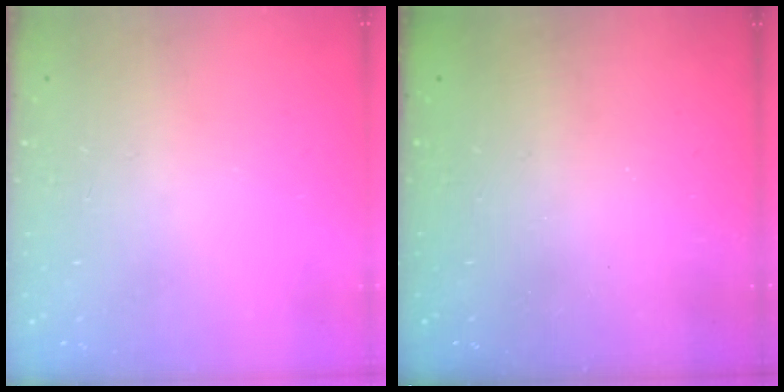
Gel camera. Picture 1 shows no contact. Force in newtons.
{"total": 2.6, "press": 2.5, "slide": 0.9}